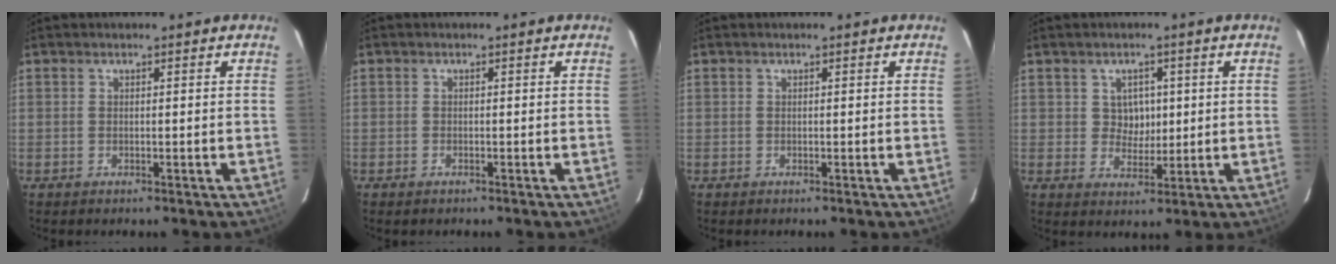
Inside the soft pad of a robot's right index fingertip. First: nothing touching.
{"total": 0.7, "force": [-0.6, 0.4, 0.1], "torque": [-0.004, -0.001, -0.011]}
{"total": 0.0}
{"total": 4.2, "force": [0.9, 3.8, 1.6], "torque": [-0.023, 0.009, 0.016]}